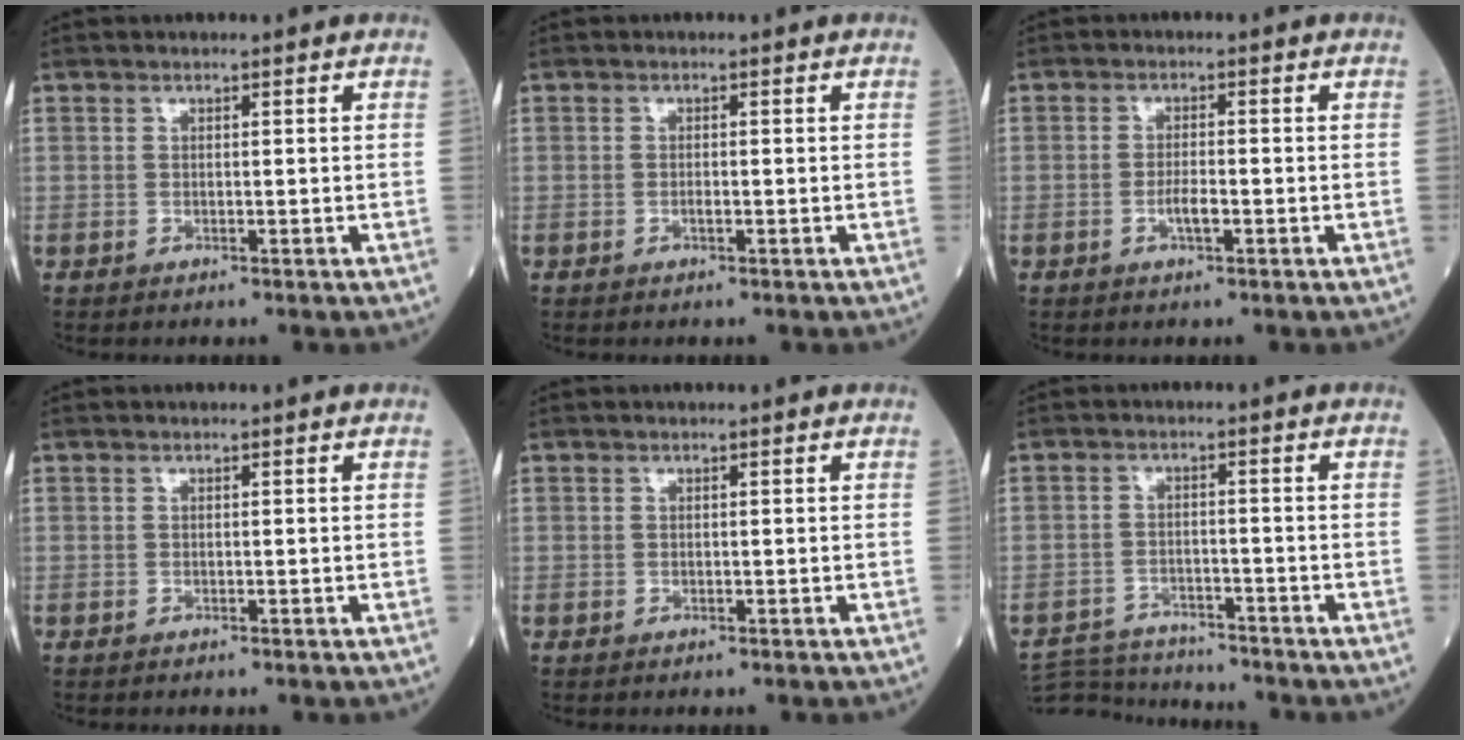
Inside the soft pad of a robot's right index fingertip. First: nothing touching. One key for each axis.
{"total": 0.8, "fx": -0.4, "fy": 0.1, "fz": 0.7, "tx": -0.017, "ty": 0.000, "tz": -0.007}
{"total": 2.5, "fx": -0.9, "fy": 0.5, "fz": 2.3, "tx": -0.043, "ty": 0.001, "tz": -0.017}
{"total": 0.0}
{"total": 0.0}
{"total": 7.9, "fx": -7.8, "fy": 0.9, "fz": 0.6, "tx": -0.014, "ty": 0.002, "tz": -0.128}